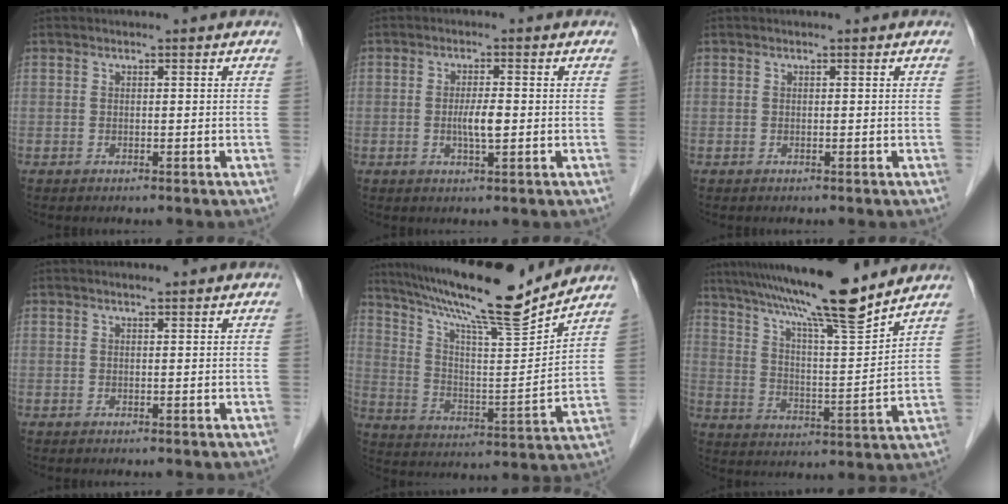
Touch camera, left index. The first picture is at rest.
{"total": 3.2, "force": [-0.4, 0.4, 3.1], "torque": [-0.061, -0.003, -0.006]}
{"total": 0.0}
{"total": 0.9, "force": [0.8, 0.0, 0.5], "torque": [-0.014, 0.003, 0.015]}
{"total": 19.4, "force": [17.0, 0.2, 9.5], "torque": [-0.167, -0.009, 0.273]}
{"total": 16.8, "force": [14.1, -0.1, 9.2], "torque": [-0.154, 0.008, 0.227]}